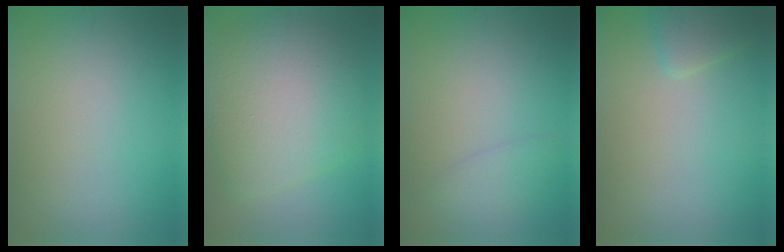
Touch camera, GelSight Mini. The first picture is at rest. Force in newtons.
{"total": 8.9, "press": 8.9, "slide": 0.8}
{"total": 1.5, "press": 1.5, "slide": 0.2}
{"total": 1.8, "press": 1.8, "slide": 0.2}